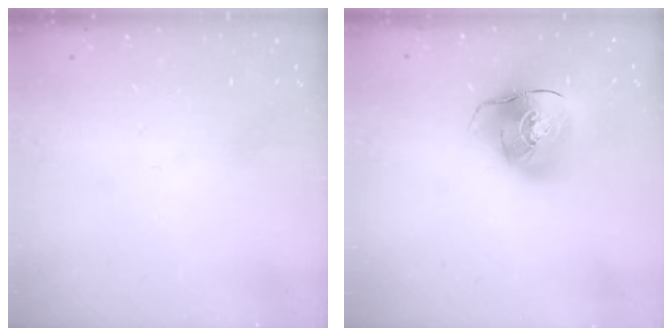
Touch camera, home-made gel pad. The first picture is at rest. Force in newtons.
{"total": 14.3, "press": 14.1, "slide": 2.3}